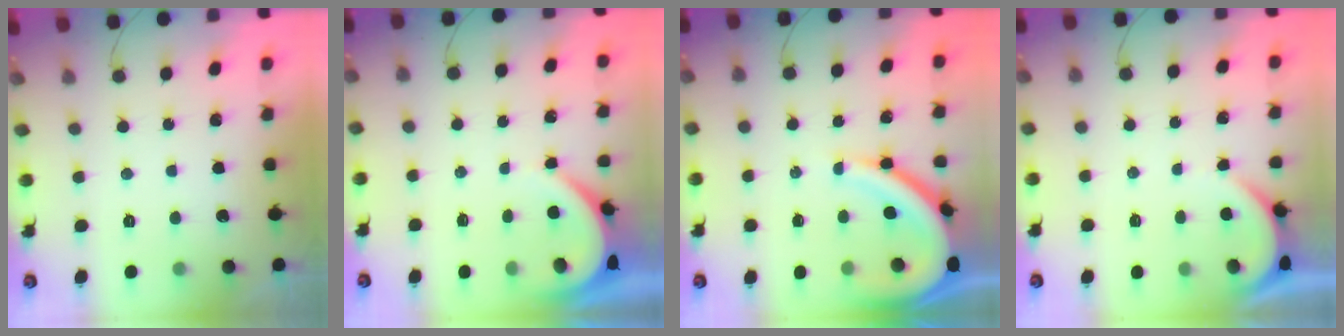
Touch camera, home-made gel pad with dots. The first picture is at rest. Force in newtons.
{"total": 3.5, "press": 3.4, "slide": 0.5}
{"total": 13.2, "press": 13.2, "slide": 1.4}
{"total": 2.1, "press": 2.1, "slide": 0.3}